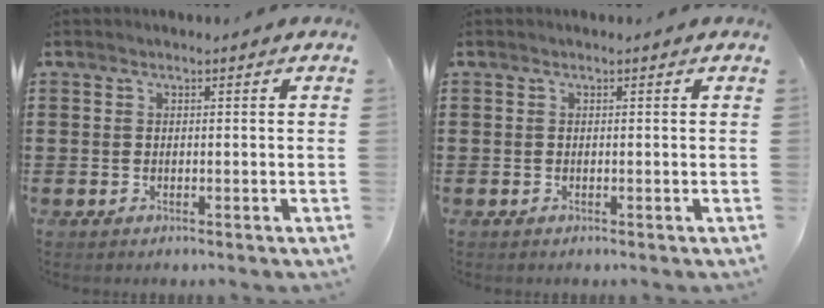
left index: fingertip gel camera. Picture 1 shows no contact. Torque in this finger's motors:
{"motor_torque": [0.00, 0.04, 0.00, 0.00]}